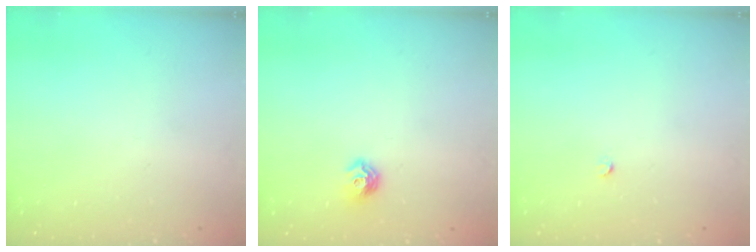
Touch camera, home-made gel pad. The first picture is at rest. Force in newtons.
{"total": 7.5, "press": 7.4, "slide": 1.0}
{"total": 2.2, "press": 2.2, "slide": 0.3}